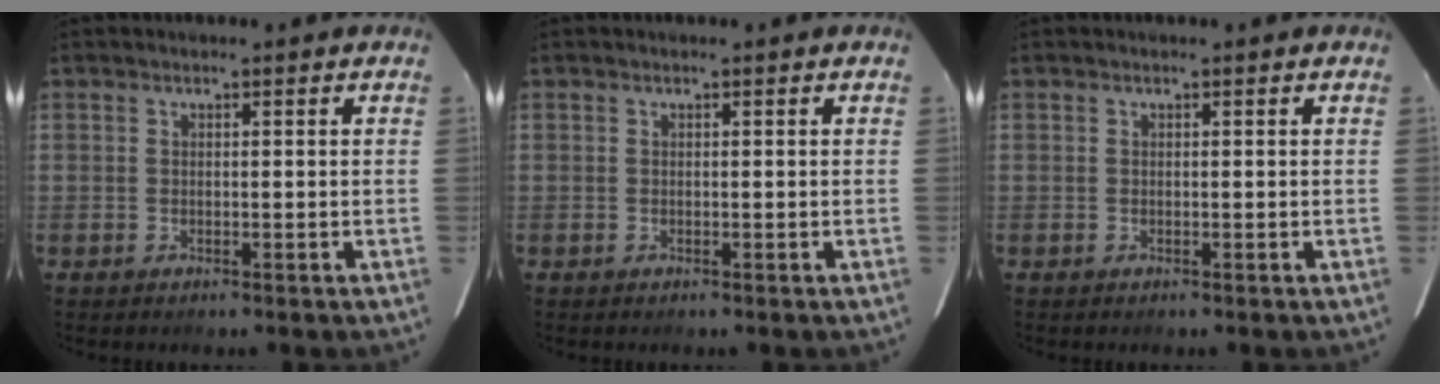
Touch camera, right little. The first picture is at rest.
{"total": 0.0}
{"total": 0.0}